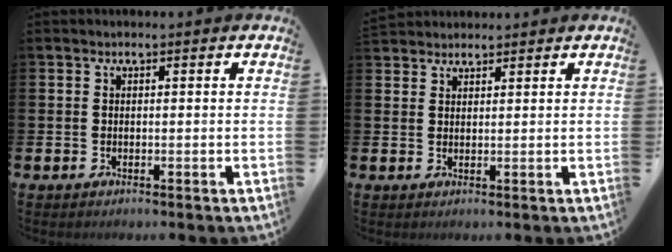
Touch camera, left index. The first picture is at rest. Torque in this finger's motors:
{"motor_torque": [0.57, -1.33, 0.36, 0.21]}